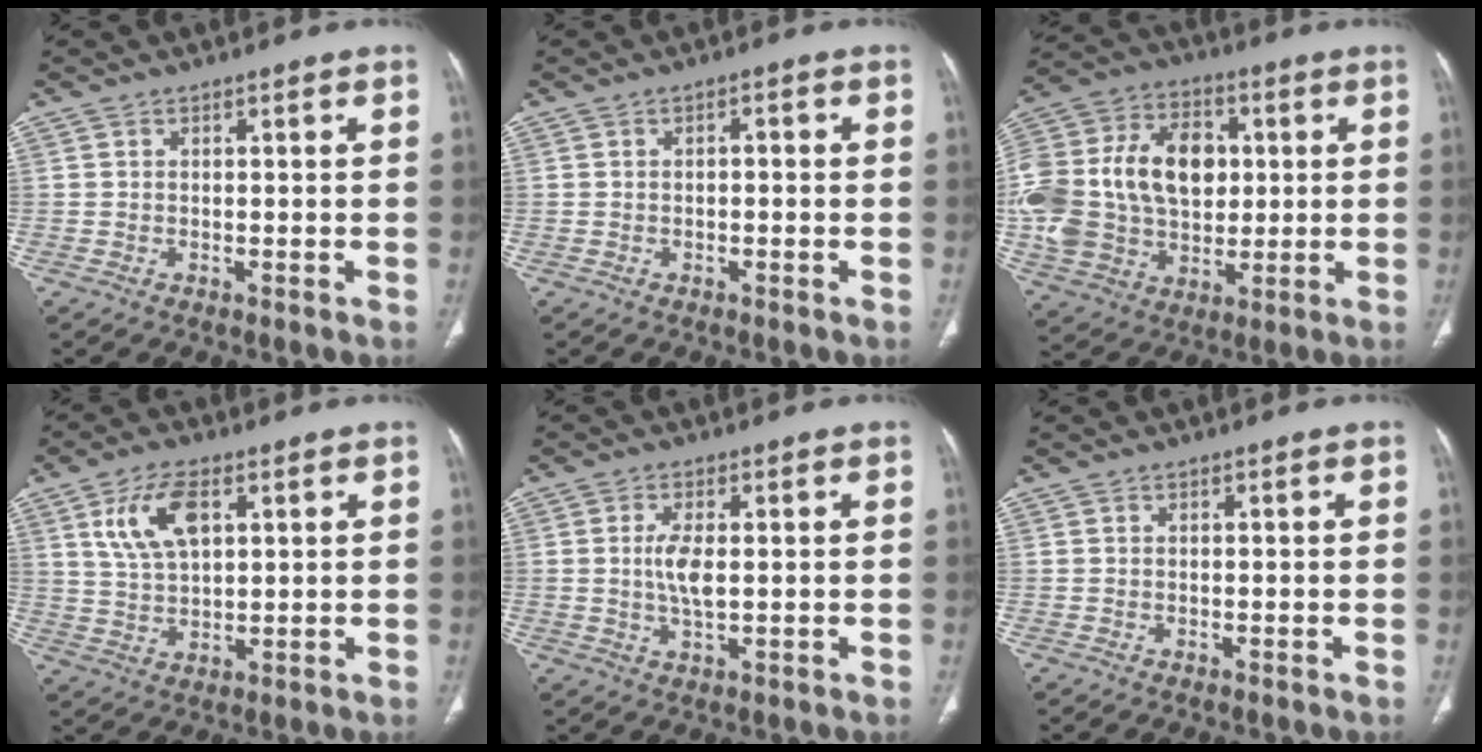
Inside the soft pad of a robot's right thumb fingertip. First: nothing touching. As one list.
[{"total": 1.3, "force": [-0.2, 0.7, 1.1], "torque": [-0.009, 0.006, -0.006]}, {"total": 26.0, "force": [1.8, 18.6, 18.1], "torque": [-0.373, 0.025, 0.047]}, {"total": 9.7, "force": [3.8, 5.0, 7.4], "torque": [-0.137, -0.008, 0.077]}, {"total": 4.9, "force": [0.3, 1.9, 4.5], "torque": [-0.096, -0.006, 0.008]}, {"total": 0.0}]